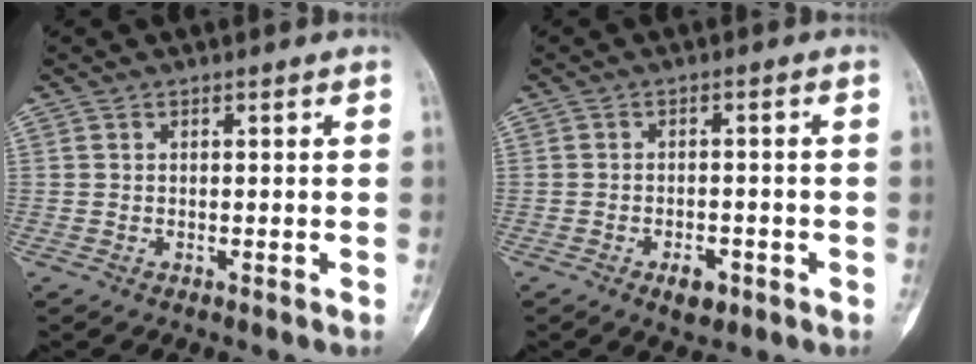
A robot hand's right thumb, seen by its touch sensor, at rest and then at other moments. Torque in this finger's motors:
{"motor_torque": [0.44, 0.41, 0.32, -0.40, 0.17]}